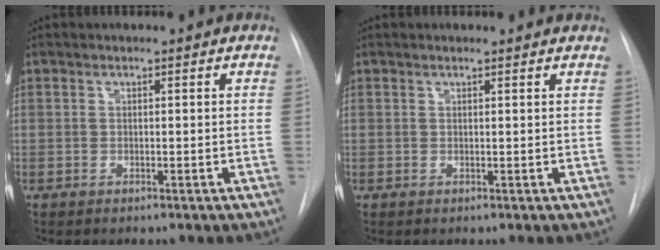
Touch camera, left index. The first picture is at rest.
{"total": 2.6, "force": [2.5, 0.3, 0.6], "torque": [-0.015, 0.013, 0.022]}